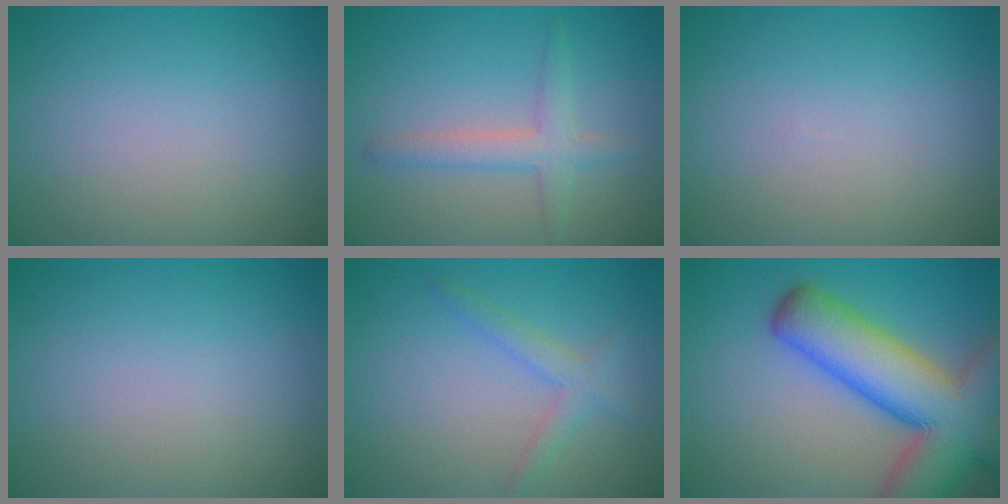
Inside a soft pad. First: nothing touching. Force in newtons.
{"total": 2.9, "press": 2.9, "slide": 0.2}
{"total": 0.0}
{"total": 0.0}
{"total": 2.2, "press": 2.2, "slide": 0.1}
{"total": 13.4, "press": 13.3, "slide": 0.7}